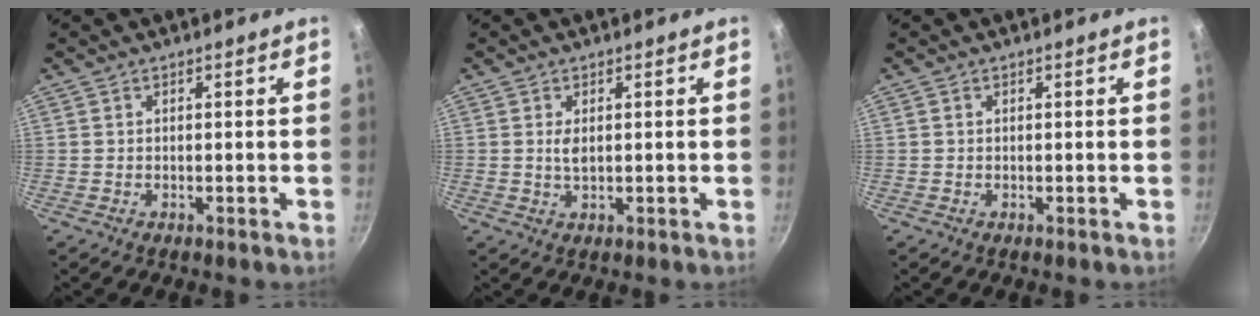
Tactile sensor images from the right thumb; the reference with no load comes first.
{"total": 2.0, "force": [0.4, 1.0, 1.7], "torque": [-0.031, -0.004, 0.009]}
{"total": 0.0}